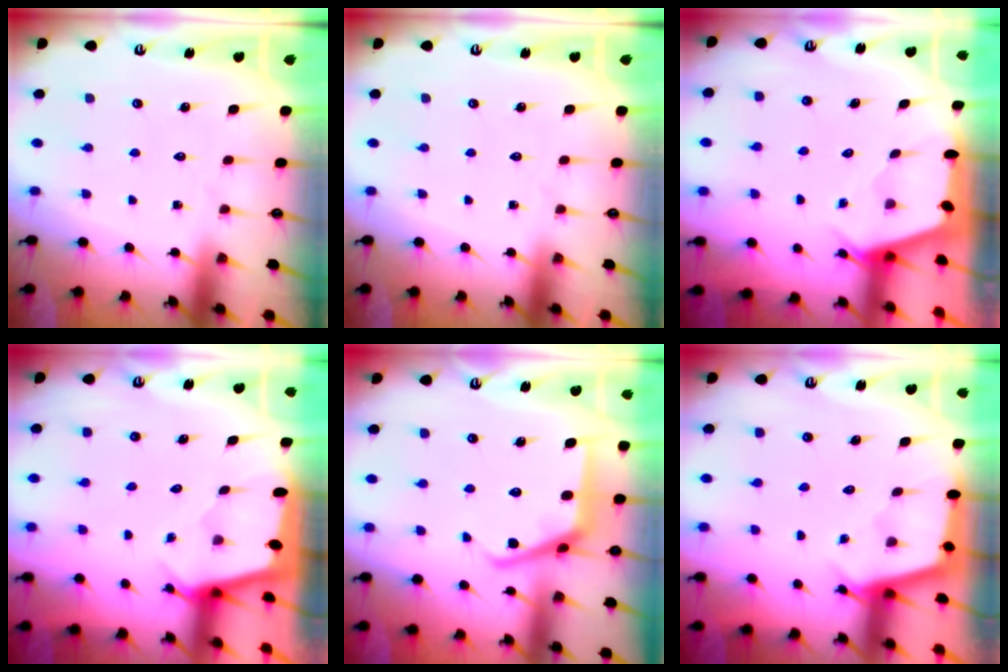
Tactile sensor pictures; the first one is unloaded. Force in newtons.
{"total": 0.0}
{"total": 2.4, "press": 2.4, "slide": 0.3}
{"total": 1.5, "press": 1.5, "slide": 0.2}
{"total": 10.5, "press": 10.5, "slide": 0.3}
{"total": 2.9, "press": 2.9, "slide": 0.3}